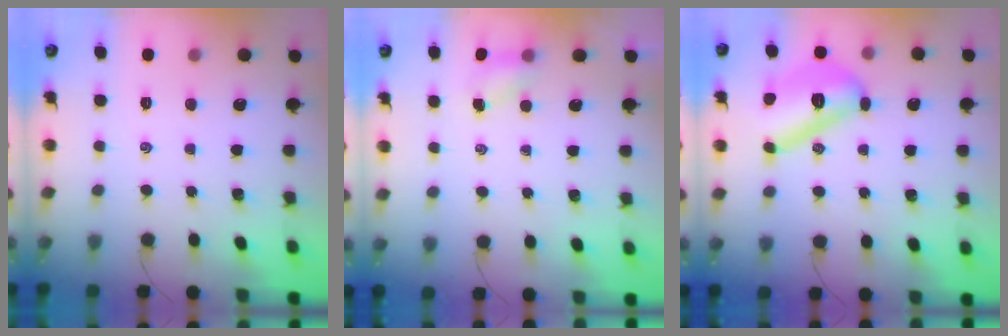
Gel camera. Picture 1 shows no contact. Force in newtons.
{"total": 4.0, "press": 3.9, "slide": 1.0}
{"total": 14.9, "press": 14.9, "slide": 1.0}